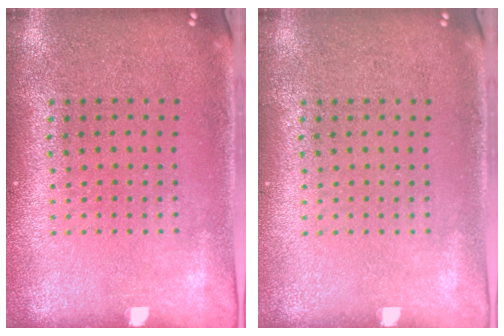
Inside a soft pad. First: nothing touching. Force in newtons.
{"total": 0.0}